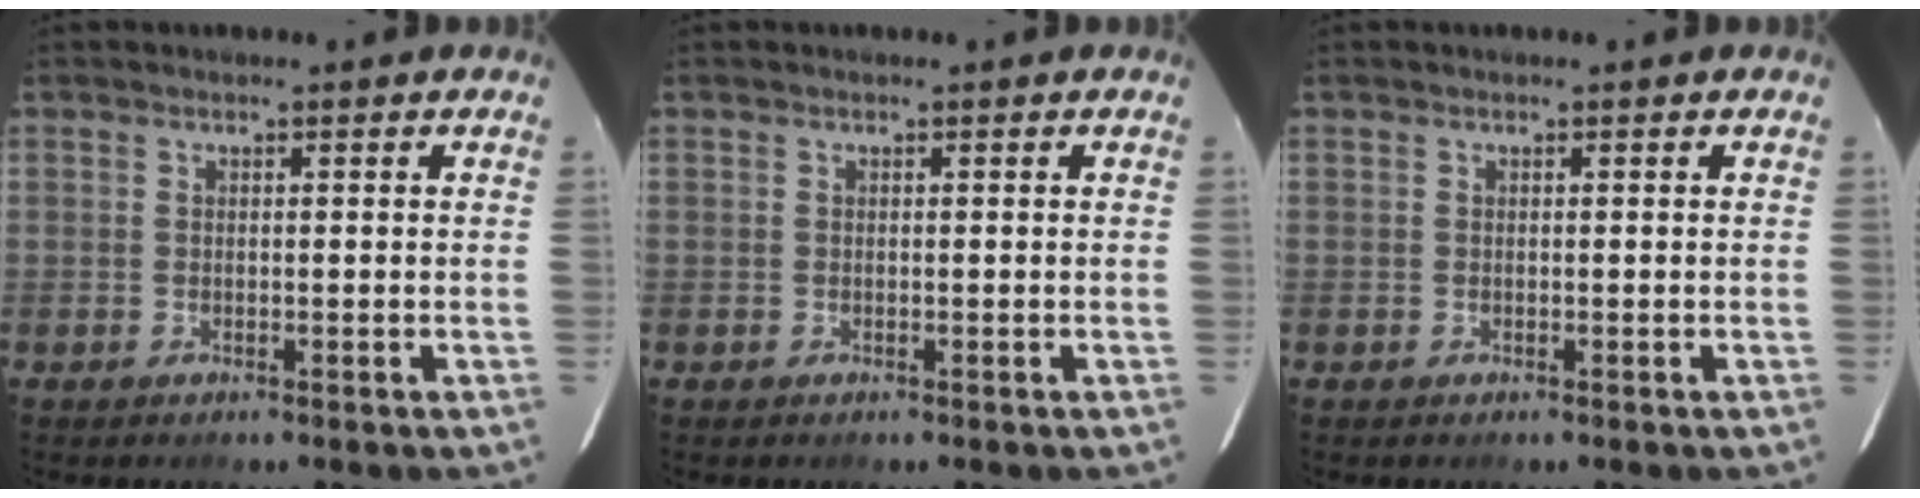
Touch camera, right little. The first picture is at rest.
{"total": 0.0}
{"total": 0.0}